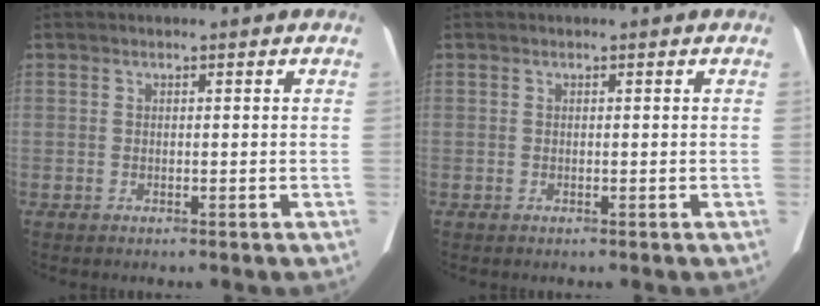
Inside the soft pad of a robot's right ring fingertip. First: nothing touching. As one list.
[{"total": 0.0}]